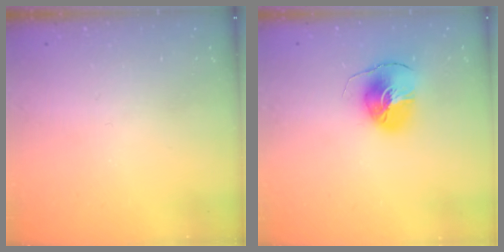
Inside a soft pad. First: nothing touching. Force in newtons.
{"total": 8.3, "press": 8.2, "slide": 0.9}